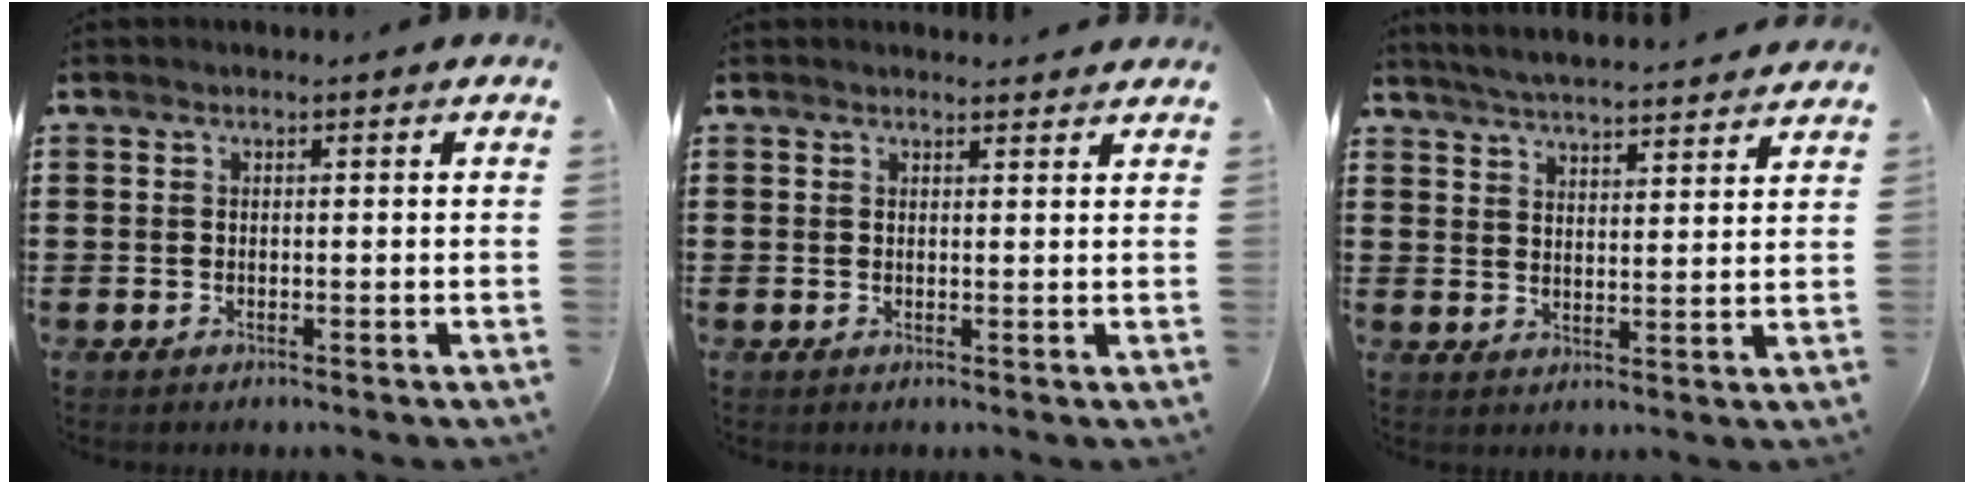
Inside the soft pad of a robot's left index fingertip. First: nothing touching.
{"total": 1.4, "force": [1.3, 0.2, 0.2], "torque": [-0.007, 0.000, 0.027]}
{"total": 4.8, "force": [4.7, -0.6, 0.7], "torque": [-0.032, -0.026, 0.082]}